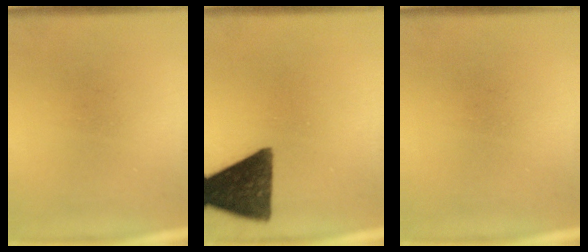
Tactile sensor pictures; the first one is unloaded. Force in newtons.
{"total": 13.6}
{"total": 0.0}